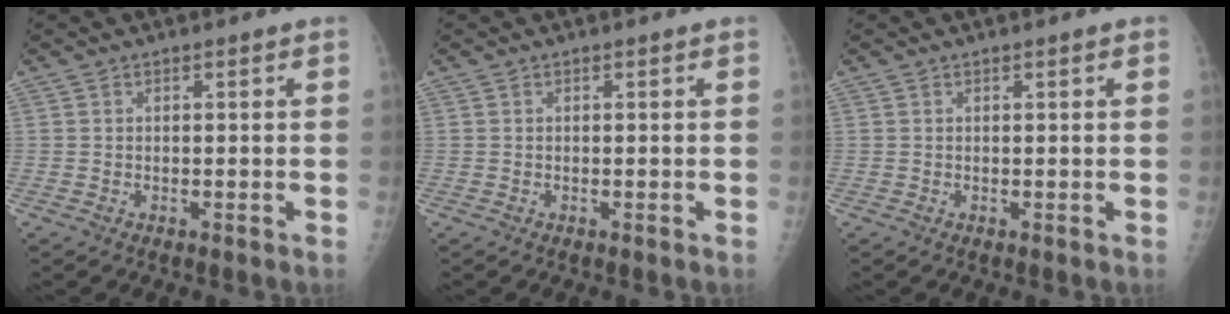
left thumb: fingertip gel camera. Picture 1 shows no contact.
{"total": 0.0}
{"total": 0.6, "force": [0.2, 0.1, 0.6], "torque": [-0.010, 0.001, 0.002]}